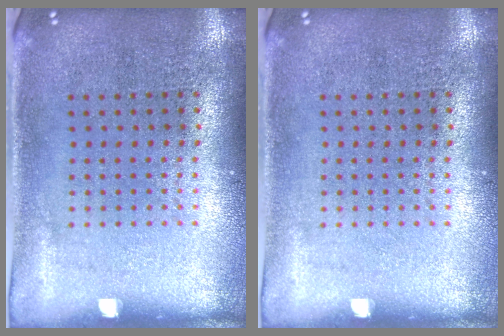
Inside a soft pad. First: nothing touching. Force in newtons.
{"total": 0.0}